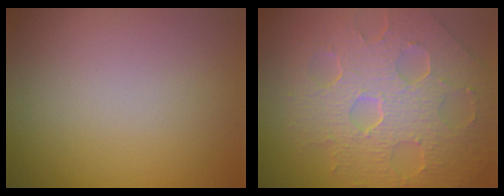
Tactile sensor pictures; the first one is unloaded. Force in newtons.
{"total": 8.0, "press": 5.6, "slide": 5.7}